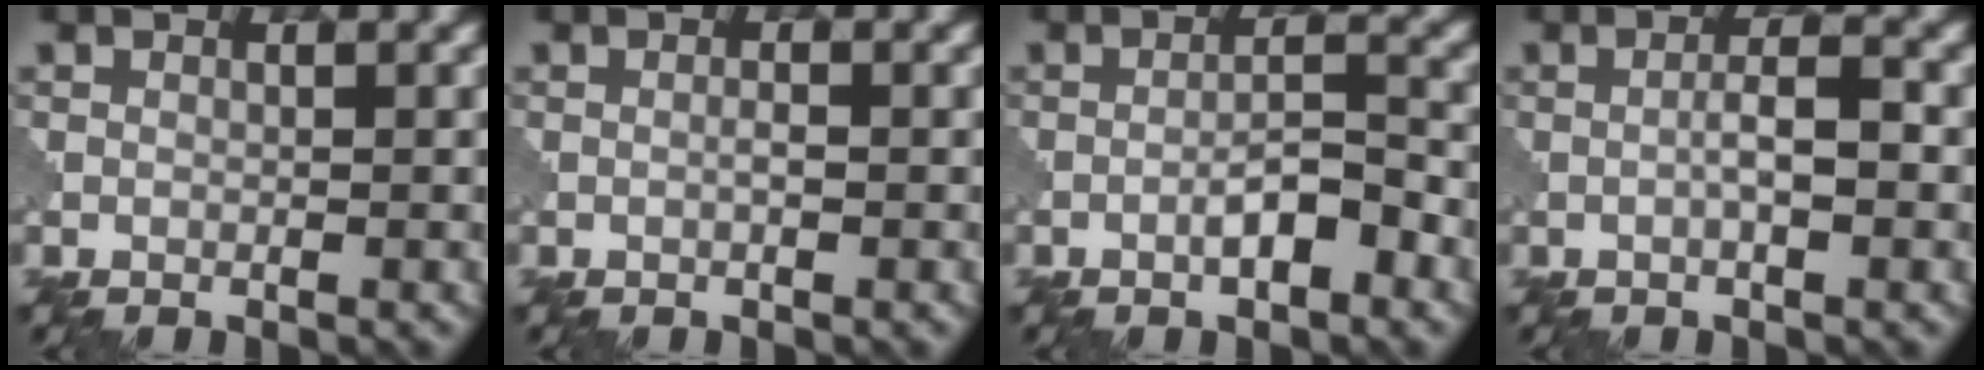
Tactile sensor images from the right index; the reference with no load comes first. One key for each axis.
{"total": 0.7, "fx": -0.2, "fy": 0.0, "fz": 0.6, "tx": -0.013, "ty": 0.001, "tz": -0.004}
{"total": 3.1, "fx": -1.6, "fy": 0.7, "fz": 2.6, "tx": -0.043, "ty": 0.011, "tz": -0.029}
{"total": 2.6, "fx": -0.4, "fy": 0.5, "fz": 2.5, "tx": -0.045, "ty": 0.004, "tz": -0.010}